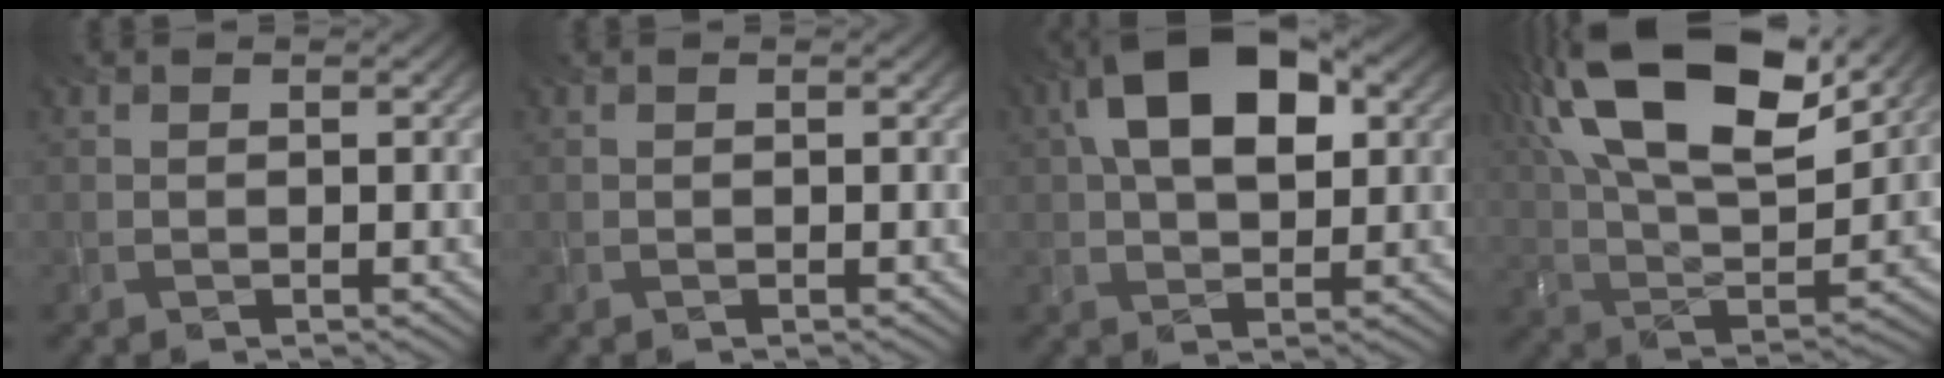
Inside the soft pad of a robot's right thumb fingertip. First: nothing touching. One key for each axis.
{"total": 0.0}
{"total": 12.3, "fx": 3.5, "fy": 6.7, "fz": 9.7, "tx": -0.181, "ty": 0.022, "tz": 0.052}
{"total": 20.1, "fx": 10.1, "fy": 8.8, "fz": 15.0, "tx": -0.304, "ty": 0.041, "tz": 0.152}